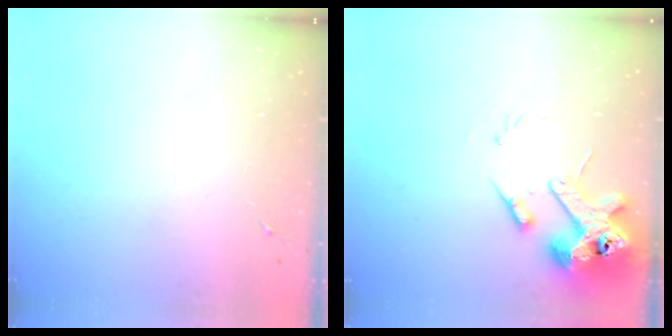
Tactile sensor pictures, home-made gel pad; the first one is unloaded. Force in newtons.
{"total": 14.4, "press": 14.2, "slide": 2.1}